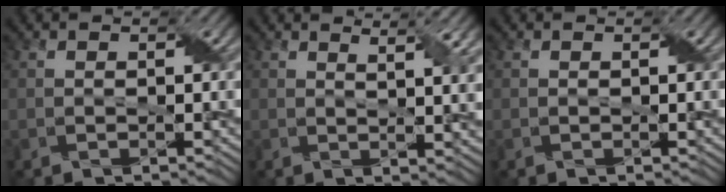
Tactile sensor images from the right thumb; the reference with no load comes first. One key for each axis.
{"total": 4.8, "fx": 2.7, "fy": 0.8, "fz": 3.8, "tx": -0.063, "ty": 0.006, "tz": 0.042}
{"total": 0.0}